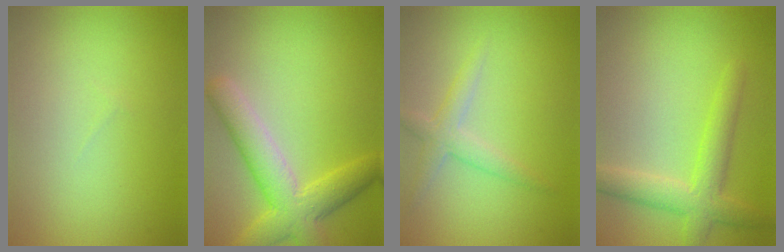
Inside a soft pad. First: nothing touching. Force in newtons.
{"total": 5.6, "press": 5.6, "slide": 0.4}
{"total": 2.2, "press": 2.2, "slide": 0.1}
{"total": 3.8, "press": 3.8, "slide": 0.2}